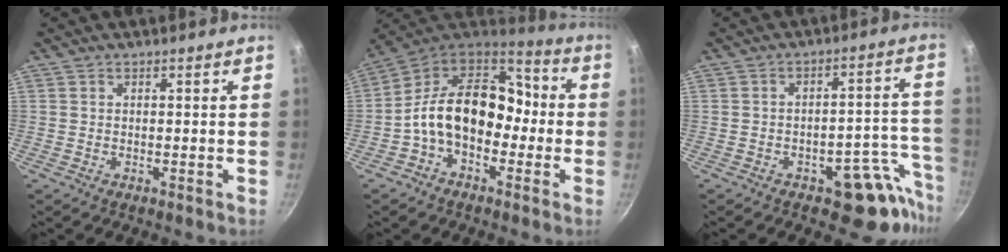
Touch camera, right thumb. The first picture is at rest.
{"total": 17.4, "force": [-2.8, 11.5, 12.7], "torque": [-0.183, 0.062, -0.058]}
{"total": 11.3, "force": [-7.3, 4.9, 7.1], "torque": [-0.035, 0.081, -0.094]}